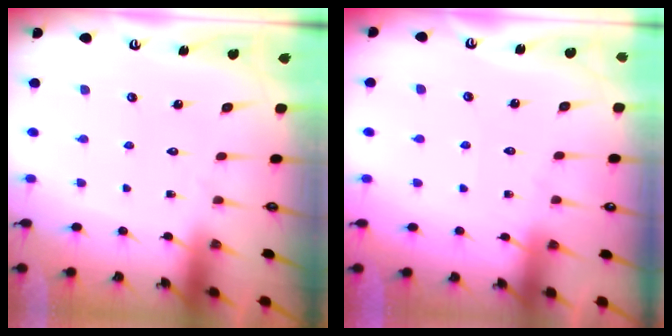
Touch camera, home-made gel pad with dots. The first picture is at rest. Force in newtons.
{"total": 3.3, "press": 3.2, "slide": 0.5}